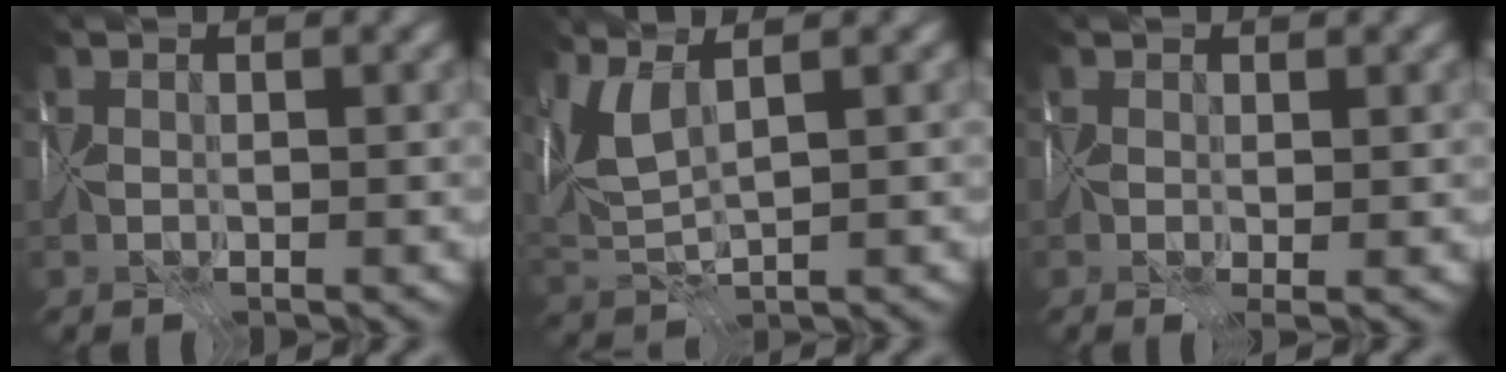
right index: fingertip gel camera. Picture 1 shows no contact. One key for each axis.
{"total": 4.7, "fx": 2.3, "fy": 1.5, "fz": 3.8, "tx": -0.105, "ty": 0.008, "tz": 0.048}
{"total": 1.4, "fx": 0.1, "fy": 0.3, "fz": 1.3, "tx": -0.020, "ty": -0.002, "tz": -0.005}